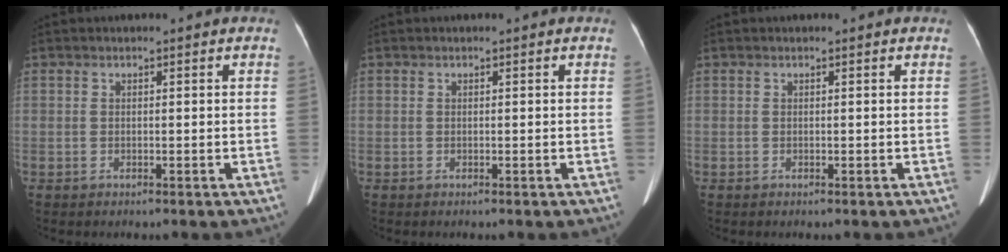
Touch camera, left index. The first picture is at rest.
{"total": 0.0}
{"total": 0.0}